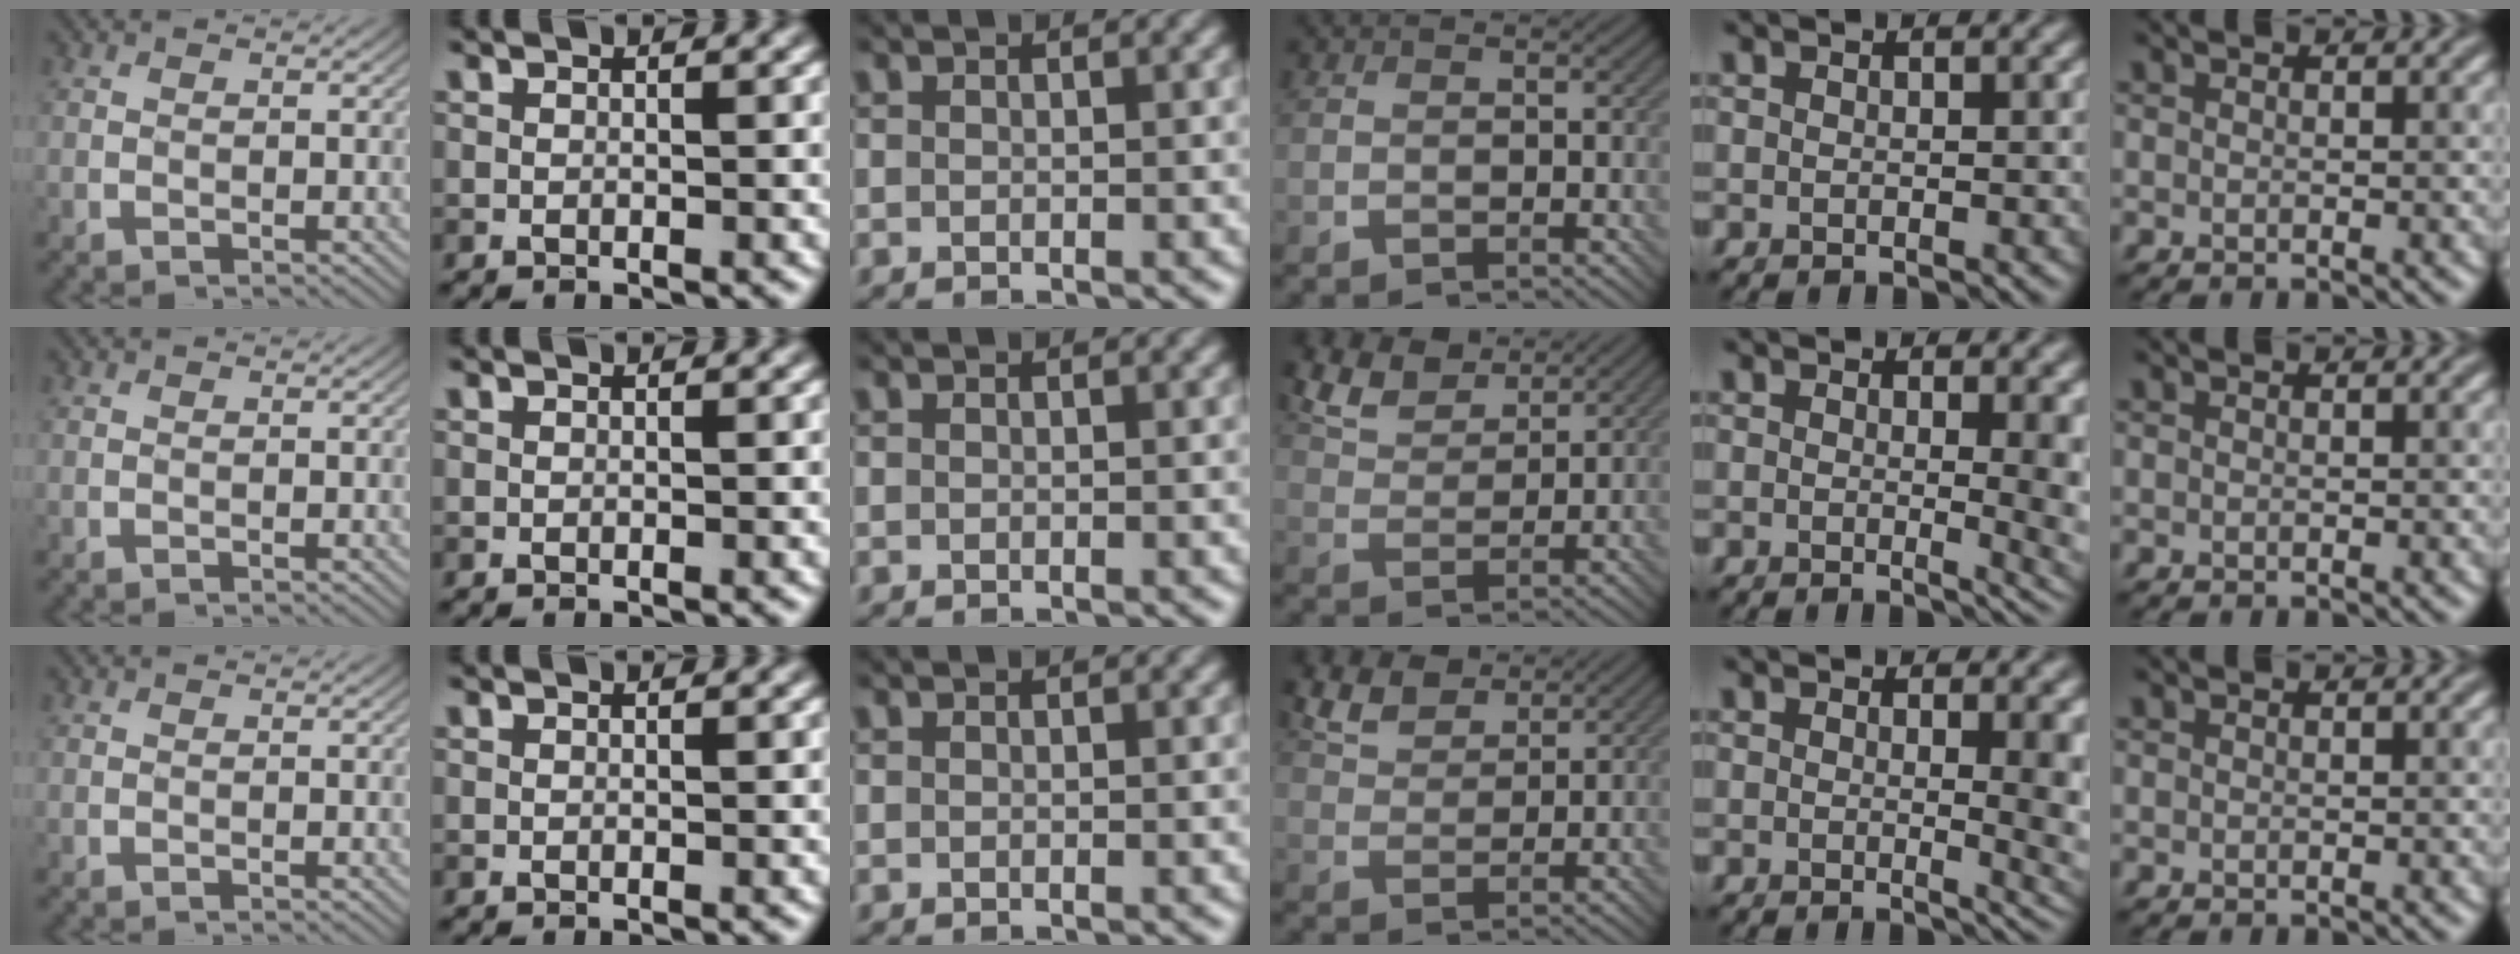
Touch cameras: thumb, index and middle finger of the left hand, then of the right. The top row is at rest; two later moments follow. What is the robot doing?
{"motion": "insert", "object": "bottle cap"}